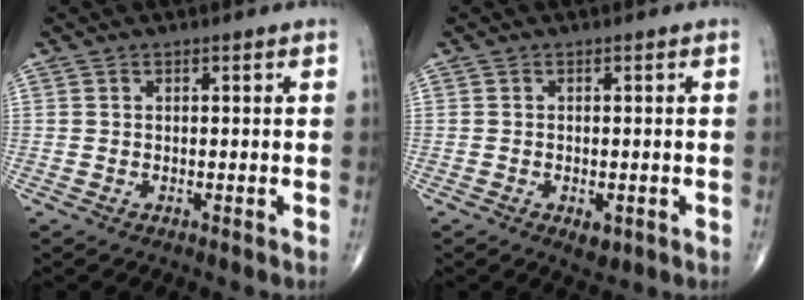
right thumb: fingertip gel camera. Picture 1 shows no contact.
{"total": 2.5, "force": [-0.9, 1.4, 1.9], "torque": [-0.024, -0.003, -0.008]}